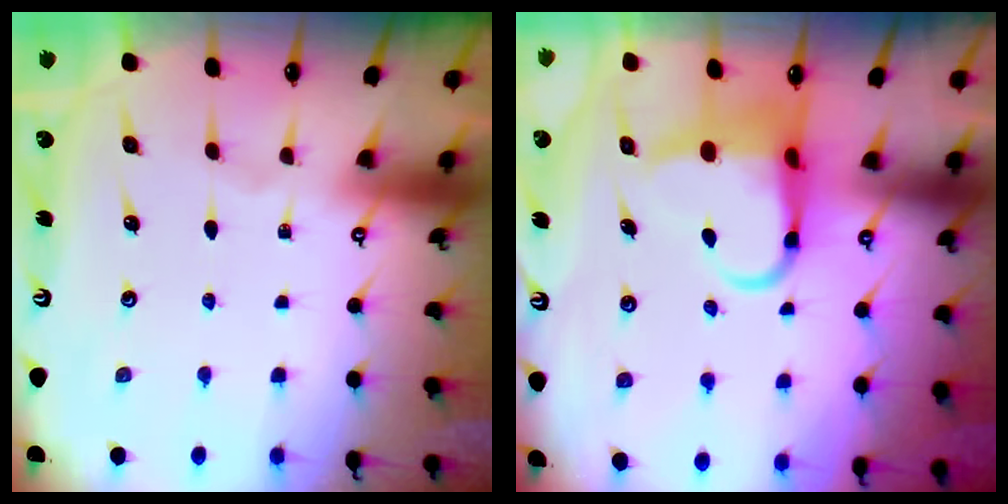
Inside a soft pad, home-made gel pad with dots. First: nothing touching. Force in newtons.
{"total": 7.0, "press": 6.9, "slide": 1.2}